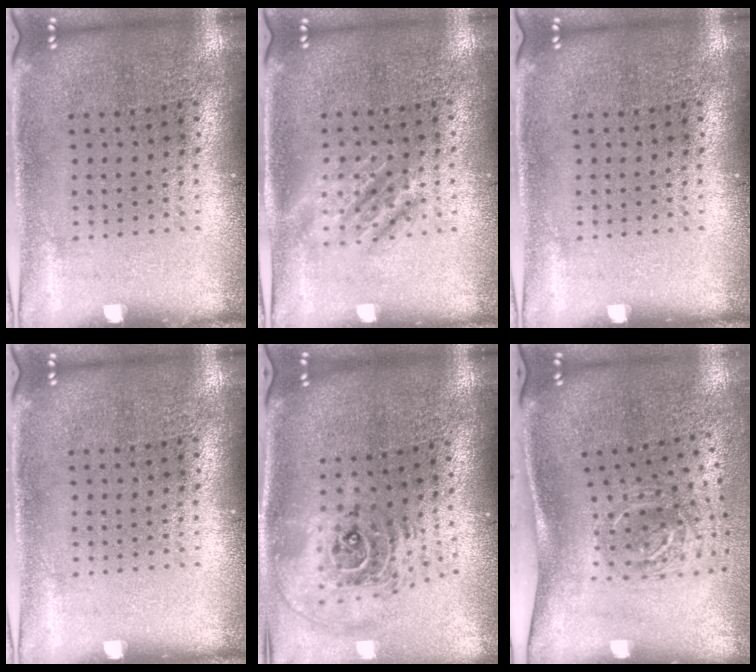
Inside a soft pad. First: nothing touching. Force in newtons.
{"total": 1.2, "press": 1.1, "slide": 0.5}
{"total": 0.0}
{"total": 0.0}
{"total": 2.5, "press": 1.8, "slide": 1.7}
{"total": 2.0, "press": 1.3, "slide": 1.5}